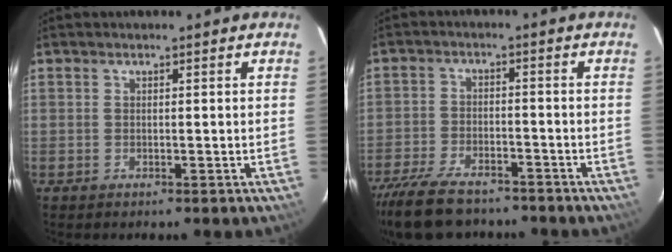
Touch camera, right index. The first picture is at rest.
{"total": 14.5, "force": [-11.8, 5.5, 6.4], "torque": [-0.152, -0.016, -0.195]}